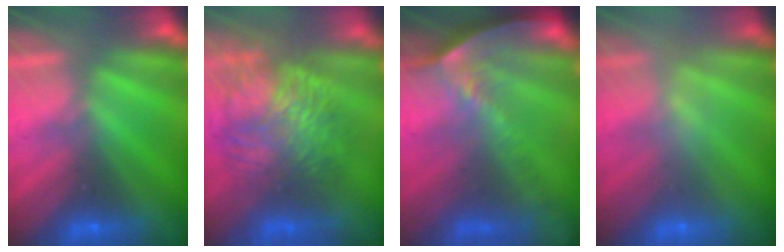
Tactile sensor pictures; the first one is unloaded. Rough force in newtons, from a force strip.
{"total": 9.7}
{"total": 7.5}
{"total": 2.3}